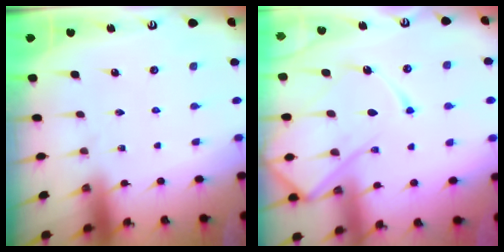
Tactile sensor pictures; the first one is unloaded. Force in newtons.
{"total": 14.3, "press": 14.2, "slide": 1.2}